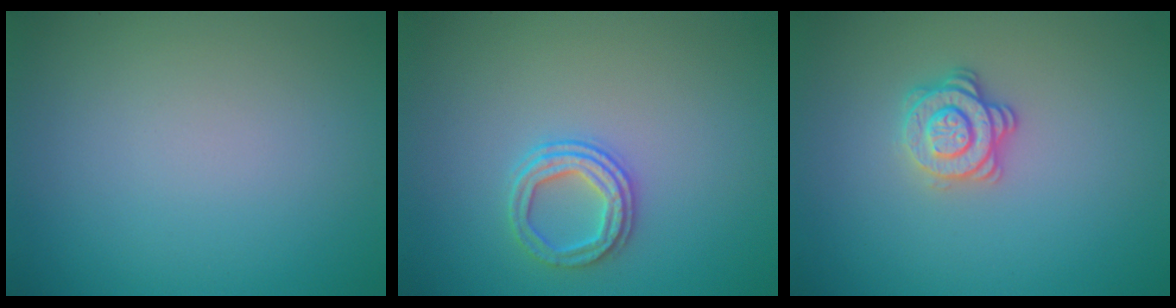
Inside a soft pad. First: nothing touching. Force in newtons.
{"total": 2.5, "press": 2.3, "slide": 1.0}
{"total": 2.8, "press": 2.5, "slide": 1.2}